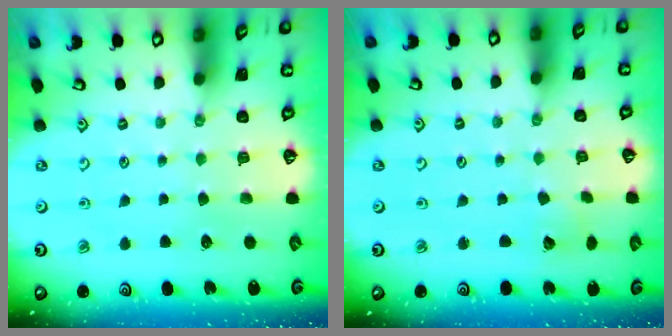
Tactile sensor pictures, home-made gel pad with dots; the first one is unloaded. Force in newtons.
{"total": 4.2, "press": 4.2, "slide": 0.7}